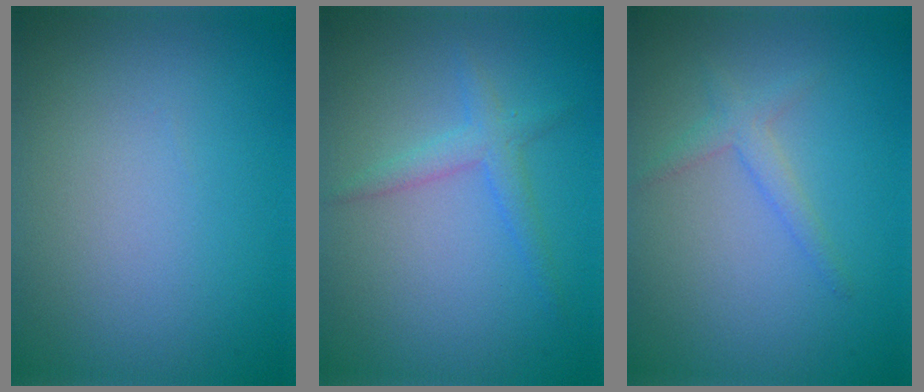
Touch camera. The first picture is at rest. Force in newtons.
{"total": 2.0, "press": 2.0, "slide": 0.0}
{"total": 1.6, "press": 1.6, "slide": 0.1}